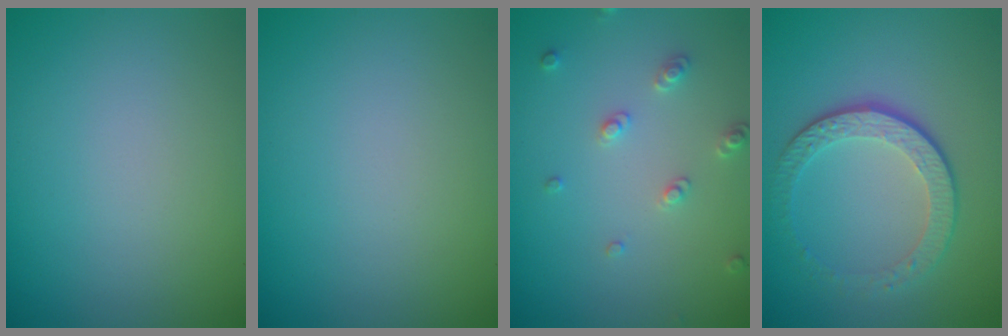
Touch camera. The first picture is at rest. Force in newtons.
{"total": 0.0}
{"total": 1.9, "press": 1.8, "slide": 0.5}
{"total": 4.3, "press": 3.0, "slide": 3.1}